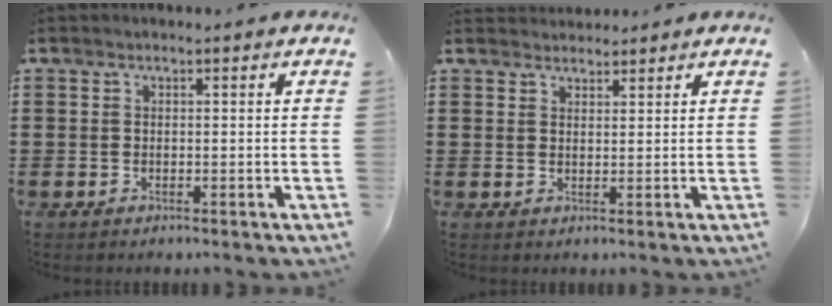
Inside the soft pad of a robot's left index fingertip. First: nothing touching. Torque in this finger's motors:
{"motor_torque": [-0.01, 0.01, -0.65, -0.12]}